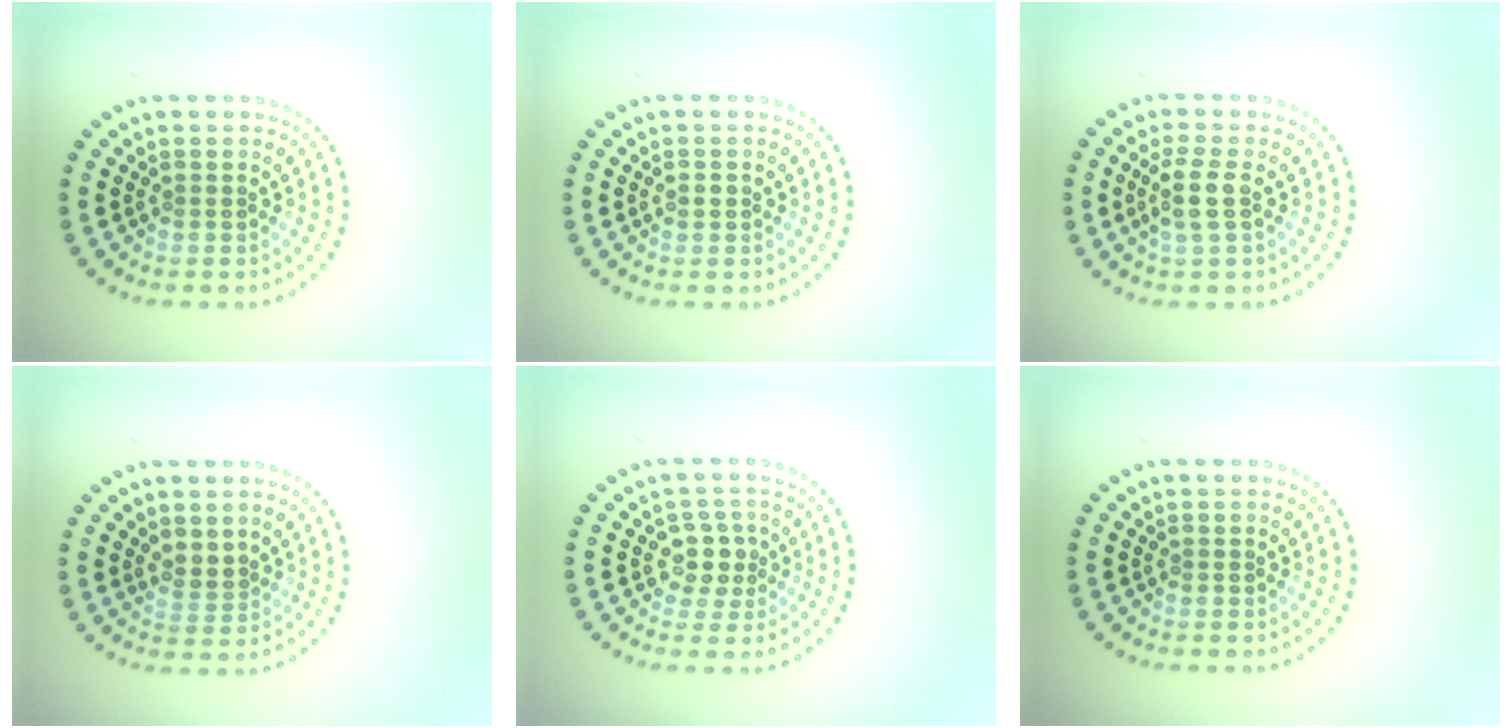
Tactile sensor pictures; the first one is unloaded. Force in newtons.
{"total": 0.9, "press": 0.9, "slide": 0.0}
{"total": 2.4, "press": 2.0, "slide": 1.2}
{"total": 1.7, "press": 1.4, "slide": 0.9}
{"total": 2.4, "press": 2.2, "slide": 1.1}
{"total": 0.0}